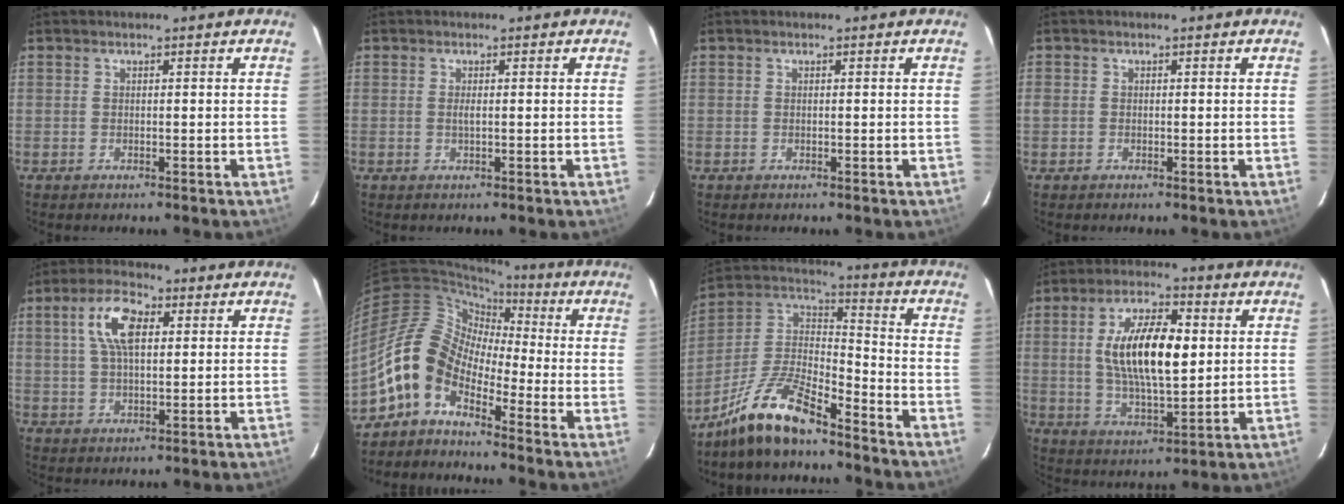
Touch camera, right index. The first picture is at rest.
{"total": 0.9, "force": [0.0, 0.0, 0.9], "torque": [-0.018, -0.001, -0.001]}
{"total": 0.0}
{"total": 0.9, "force": [-0.4, 0.8, 0.3], "torque": [-0.006, -0.002, -0.009]}
{"total": 8.6, "force": [2.7, 3.9, 7.2], "torque": [-0.137, 0.018, 0.049]}
{"total": 10.1, "force": [-5.4, 6.1, 6.0], "torque": [-0.106, 0.023, -0.127]}
{"total": 13.9, "force": [-10.5, 3.7, 8.3], "torque": [-0.191, 0.009, -0.202]}
{"total": 14.6, "force": [2.2, 5.8, 13.2], "torque": [-0.245, 0.008, 0.043]}